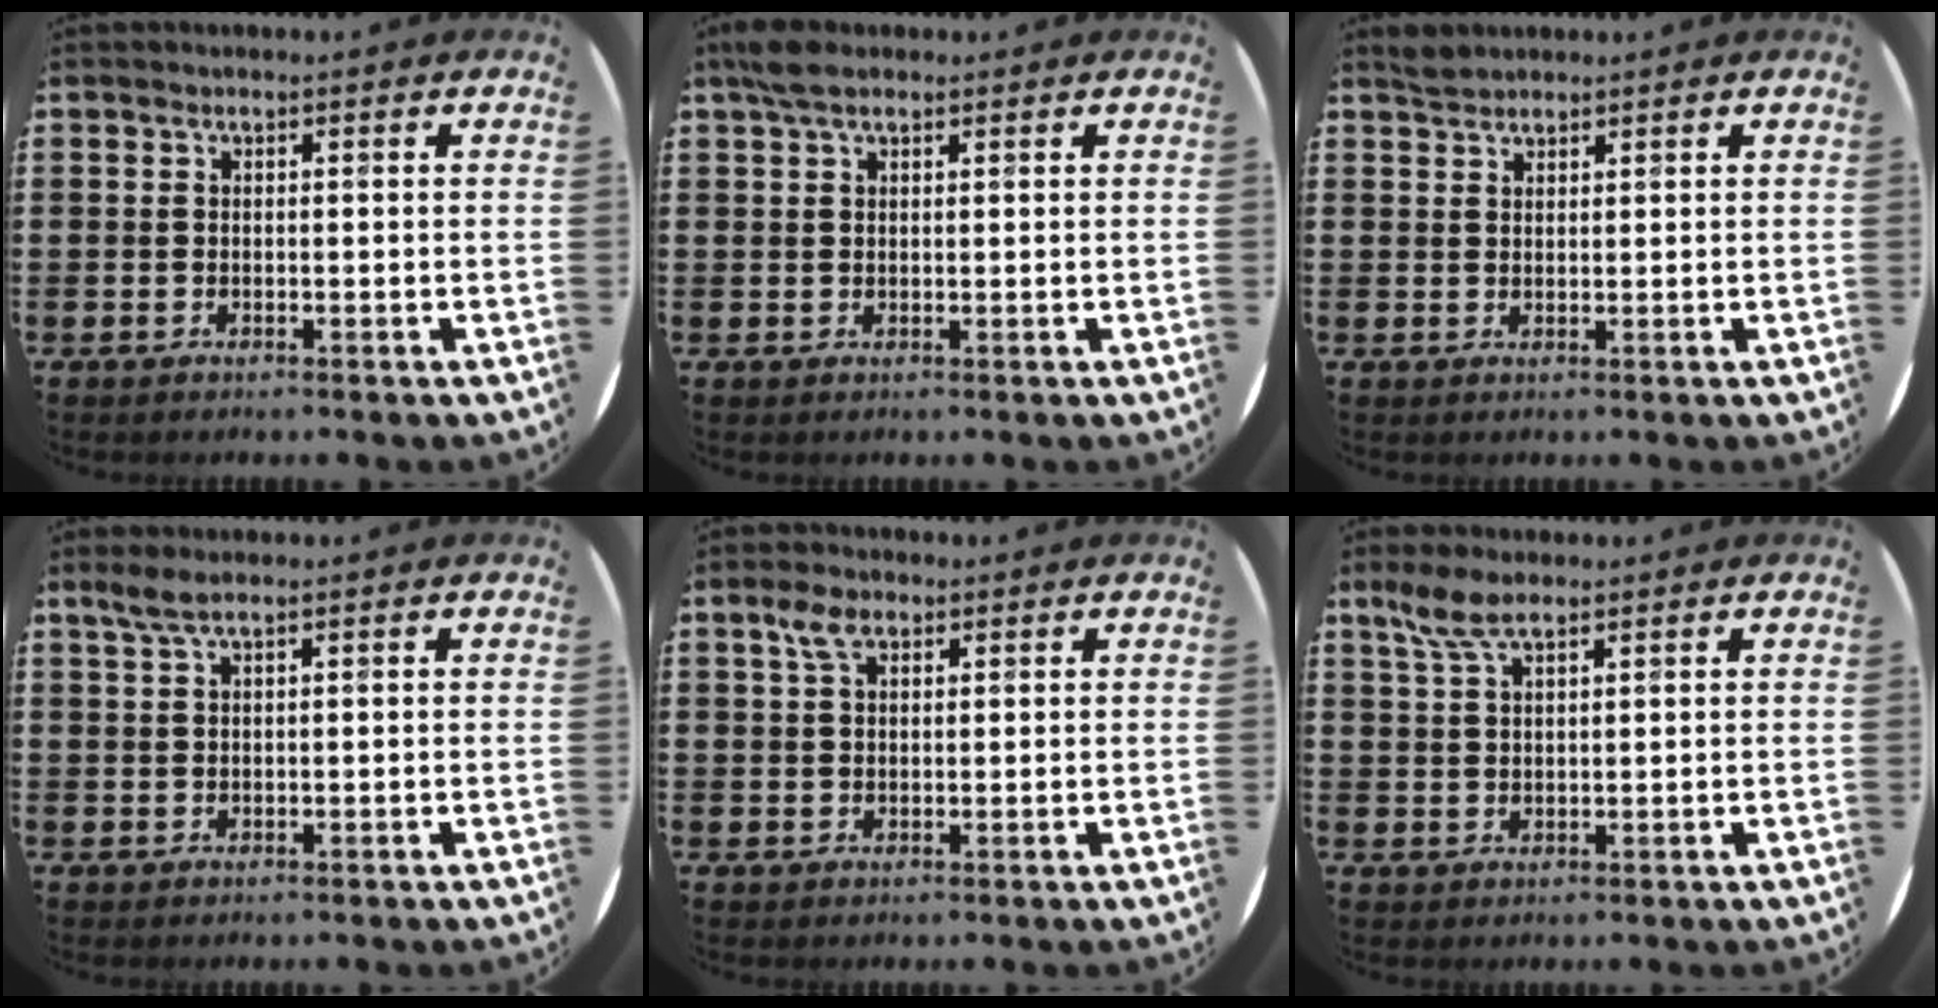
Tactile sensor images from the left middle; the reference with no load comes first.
{"total": 2.8, "force": [2.0, 1.1, 1.7], "torque": [-0.038, 0.007, 0.037]}
{"total": 1.6, "force": [1.6, 0.4, 0.1], "torque": [-0.004, 0.003, 0.031]}
{"total": 2.0, "force": [1.4, 0.2, 1.5], "torque": [-0.031, 0.003, 0.025]}
{"total": 3.3, "force": [2.1, 1.8, 1.9], "torque": [-0.044, 0.008, 0.038]}
{"total": 4.6, "force": [3.1, 1.5, 3.1], "torque": [-0.068, 0.005, 0.057]}